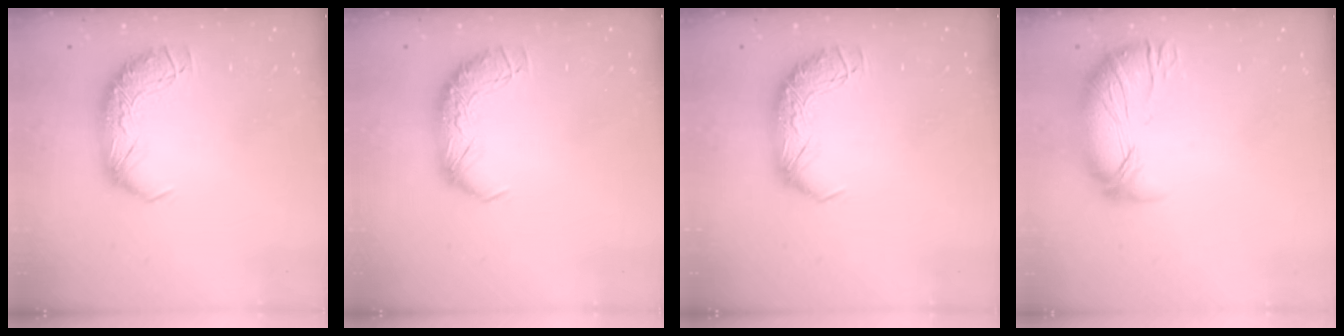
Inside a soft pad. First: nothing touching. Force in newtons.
{"total": 0.0}
{"total": 0.0}
{"total": 4.2, "press": 3.7, "slide": 1.9}